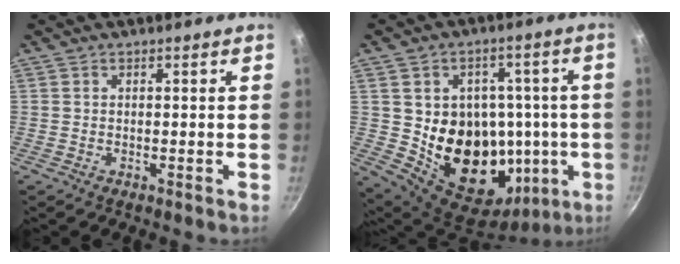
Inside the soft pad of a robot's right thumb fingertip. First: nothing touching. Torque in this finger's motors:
{"motor_torque": [-0.36, 1.85, 0.25, 0.05, 0.17]}